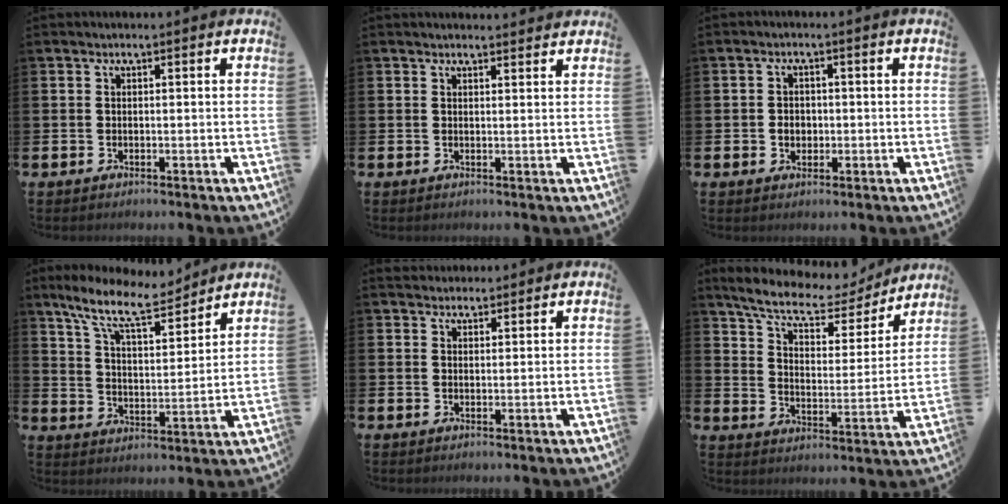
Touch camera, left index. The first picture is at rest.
{"total": 1.6, "force": [1.6, 0.3, 0.1], "torque": [0.004, -0.004, 0.028]}
{"total": 2.2, "force": [-0.3, 1.9, 1.1], "torque": [-0.002, -0.002, -0.013]}
{"total": 10.3, "force": [8.9, 2.3, 4.5], "torque": [-0.111, -0.045, 0.160]}
{"total": 2.3, "force": [2.1, 0.8, -0.2], "torque": [0.012, -0.009, 0.037]}
{"total": 8.6, "force": [7.5, 2.4, 3.3], "torque": [-0.084, -0.053, 0.124]}